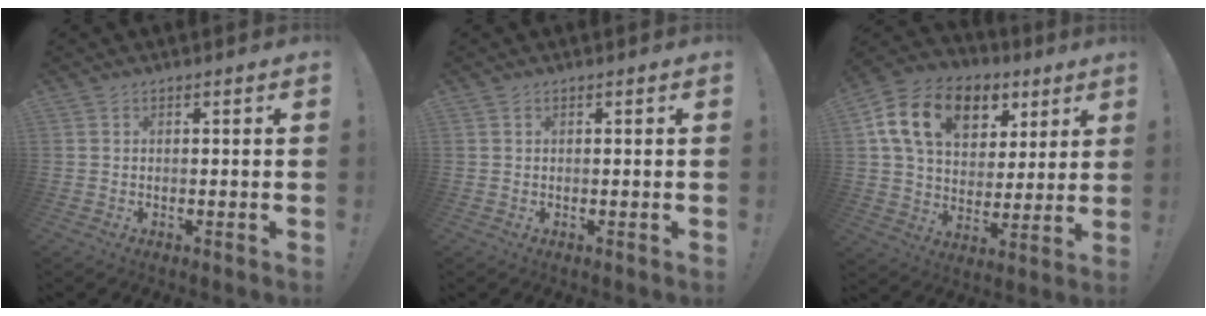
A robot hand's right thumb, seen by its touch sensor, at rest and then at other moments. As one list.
[{"total": 0.0}, {"total": 17.9, "force": [8.2, 12.0, 10.4], "torque": [-0.162, -0.026, 0.151]}]